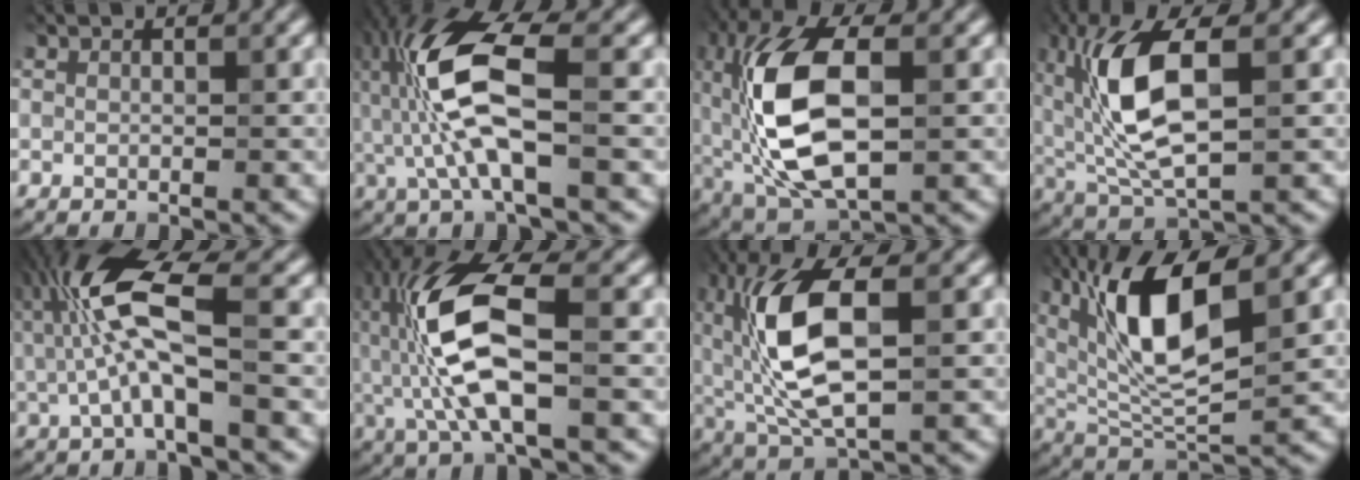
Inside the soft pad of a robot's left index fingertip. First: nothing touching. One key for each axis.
{"total": 9.0, "fx": 0.1, "fy": 2.9, "fz": 8.5, "tx": -0.184, "ty": 0.009, "tz": 0.001}
{"total": 12.6, "fx": 0.1, "fy": 6.3, "fz": 10.9, "tx": -0.229, "ty": 0.004, "tz": 0.001}
{"total": 9.5, "fx": 1.7, "fy": 3.8, "fz": 8.6, "tx": -0.180, "ty": 0.003, "tz": 0.033}
{"total": 8.0, "fx": 1.1, "fy": 2.1, "fz": 7.6, "tx": -0.159, "ty": 0.003, "tz": 0.019}
{"total": 9.9, "fx": -0.6, "fy": 3.5, "fz": 9.3, "tx": -0.204, "ty": 0.016, "tz": -0.016}
{"total": 10.4, "fx": 1.2, "fy": 4.2, "fz": 9.4, "tx": -0.198, "ty": 0.003, "tz": 0.024}
{"total": 9.8, "fx": 3.2, "fy": 3.2, "fz": 8.6, "tx": -0.166, "ty": -0.003, "tz": 0.059}